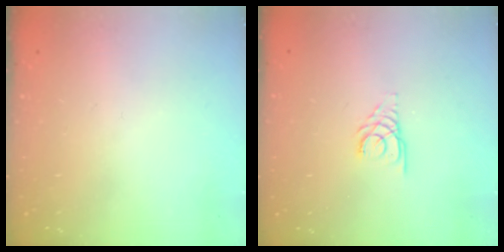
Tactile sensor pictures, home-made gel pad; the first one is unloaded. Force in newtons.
{"total": 2.7, "press": 2.7, "slide": 0.3}